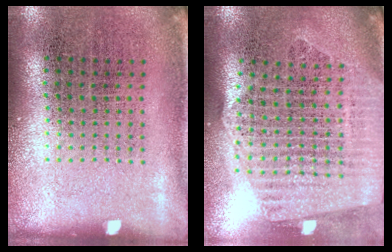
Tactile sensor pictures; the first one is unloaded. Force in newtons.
{"total": 2.5, "press": 2.2, "slide": 1.1}